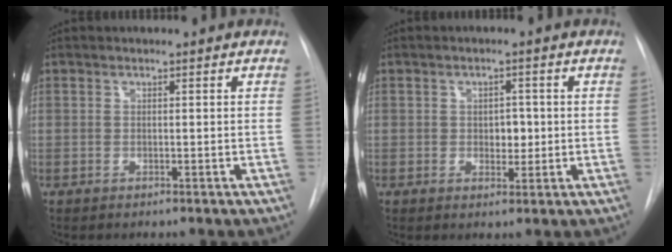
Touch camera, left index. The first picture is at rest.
{"total": 2.6, "force": [-0.3, 1.8, 1.9], "torque": [-0.019, -0.004, -0.002]}